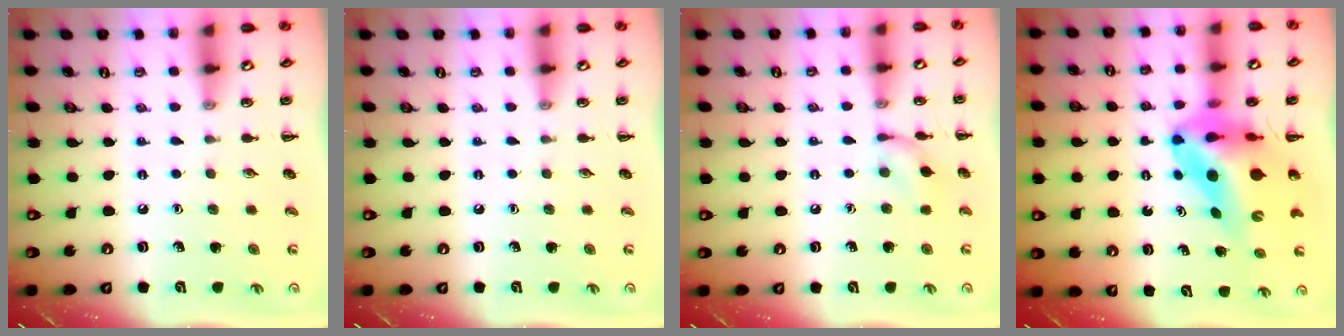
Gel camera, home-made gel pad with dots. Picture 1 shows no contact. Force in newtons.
{"total": 0.0}
{"total": 7.4, "press": 7.4, "slide": 0.7}
{"total": 14.8, "press": 14.1, "slide": 4.5}